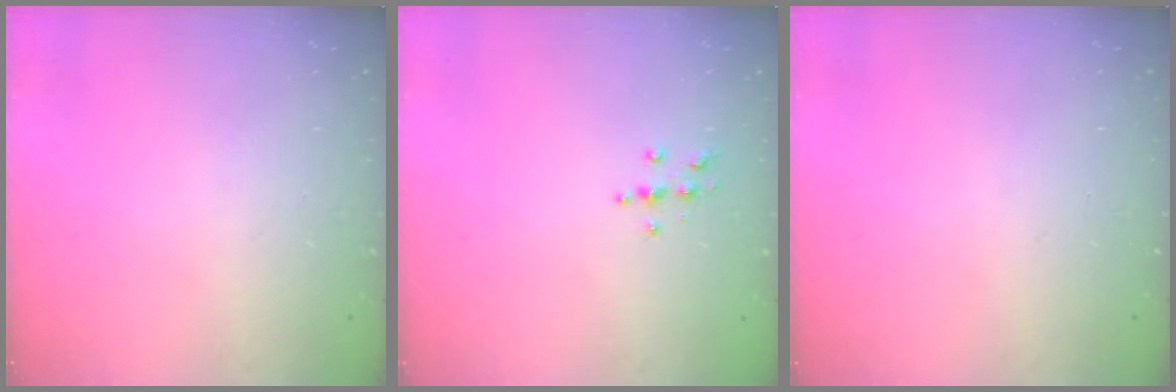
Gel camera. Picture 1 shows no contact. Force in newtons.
{"total": 3.9, "press": 3.8, "slide": 0.5}
{"total": 0.0}